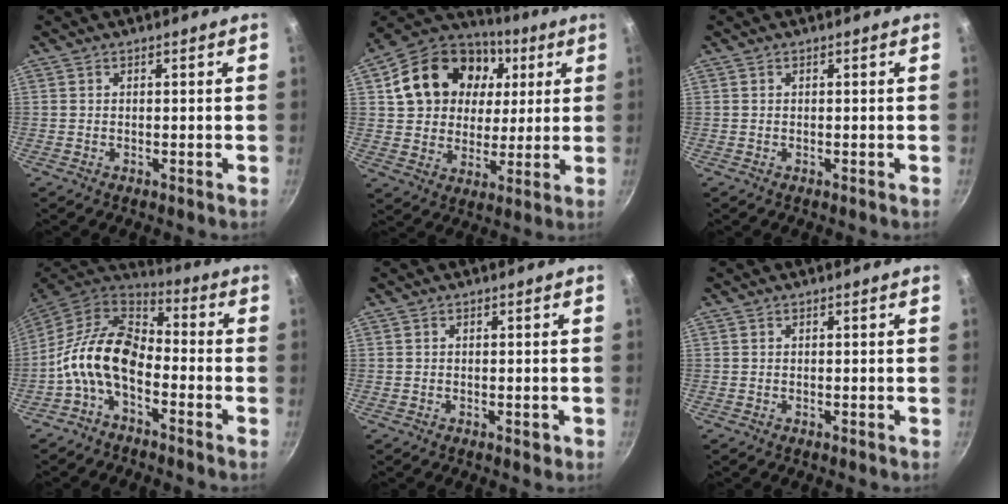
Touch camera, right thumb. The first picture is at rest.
{"total": 20.8, "force": [5.9, 16.3, 11.4], "torque": [-0.189, 0.017, 0.097]}
{"total": 0.0}
{"total": 13.3, "force": [-4.0, 7.9, 9.9], "torque": [-0.175, 0.048, -0.096]}
{"total": 1.0, "force": [-0.2, 0.6, 0.8], "torque": [-0.008, 0.001, -0.002]}
{"total": 0.0}